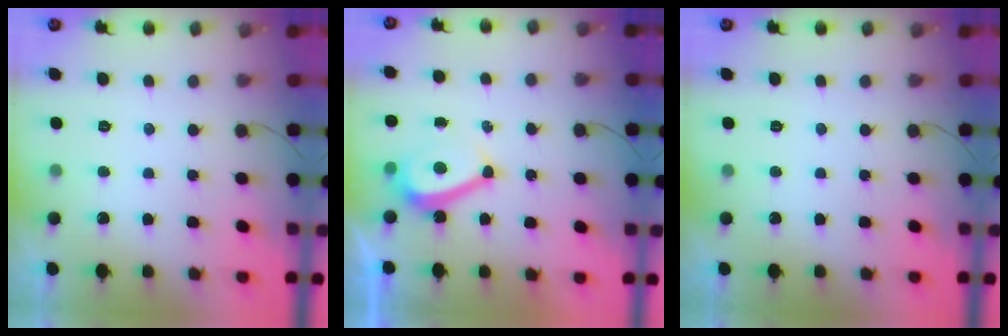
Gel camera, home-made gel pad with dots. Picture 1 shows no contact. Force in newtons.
{"total": 8.2, "press": 7.6, "slide": 3.2}
{"total": 0.0}